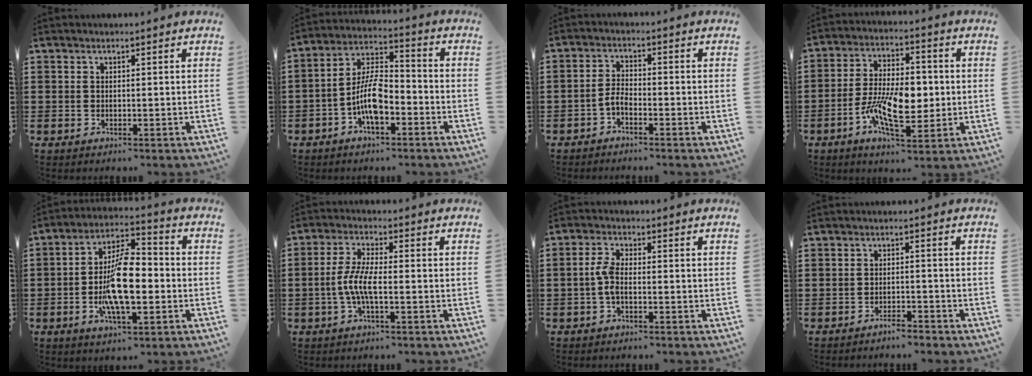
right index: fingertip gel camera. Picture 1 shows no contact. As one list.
[{"total": 8.2, "force": [-3.2, 3.4, 6.6], "torque": [-0.145, 0.004, -0.065]}, {"total": 2.7, "force": [-1.8, 0.9, 1.7], "torque": [-0.048, 0.002, -0.040]}, {"total": 11.1, "force": [-2.0, 5.6, 9.4], "torque": [-0.177, 0.000, -0.039]}, {"total": 11.9, "force": [-2.7, 4.7, 10.6], "torque": [-0.223, -0.003, -0.051]}, {"total": 5.5, "force": [-1.6, 1.4, 5.1], "torque": [-0.124, -0.009, -0.040]}, {"total": 3.7, "force": [-0.8, 1.5, 3.3], "torque": [-0.083, -0.002, -0.022]}, {"total": 2.2, "force": [-2.1, 0.1, 0.5], "torque": [-0.013, 0.002, -0.043]}]